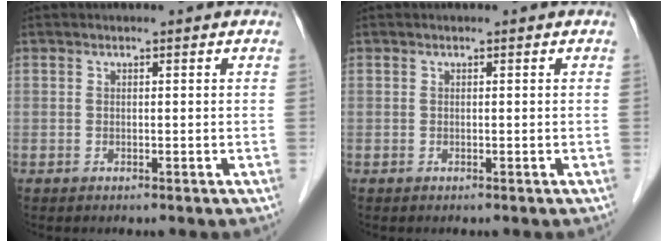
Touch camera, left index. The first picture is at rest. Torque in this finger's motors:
{"motor_torque": [-0.05, -0.05, 0.00, 0.00]}